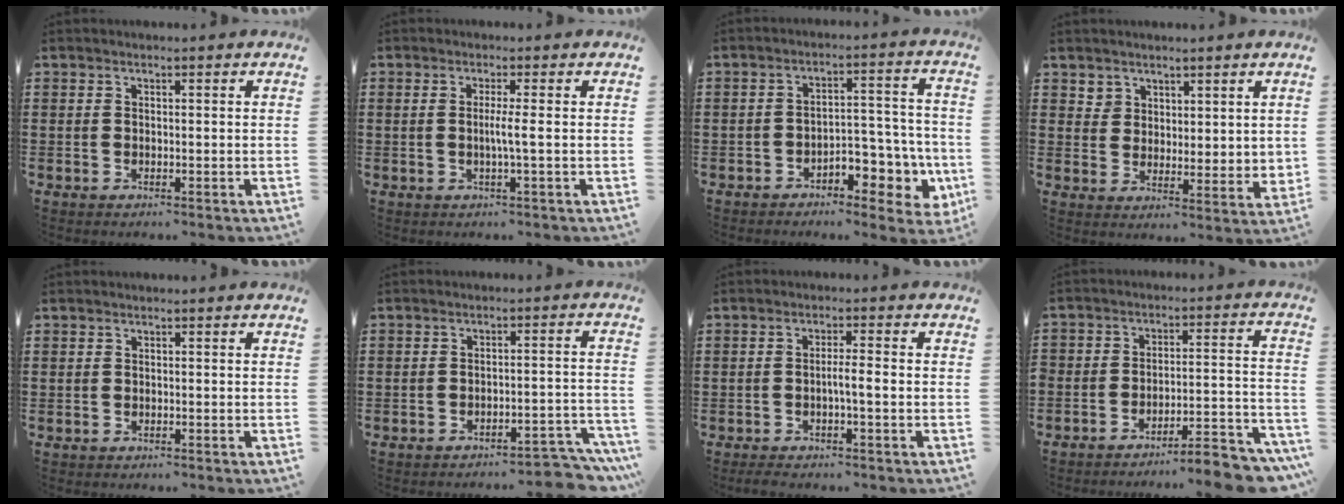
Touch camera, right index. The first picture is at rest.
{"total": 2.7, "force": [-0.2, -0.4, 2.7], "torque": [-0.049, -0.008, -0.007]}
{"total": 5.9, "force": [-3.3, 3.5, 3.4], "torque": [-0.042, 0.009, -0.064]}
{"total": 4.6, "force": [3.8, 2.6, 0.2], "torque": [-0.013, -0.005, 0.071]}
{"total": 0.5, "force": [-0.3, 0.4, 0.0], "torque": [0.001, 0.004, -0.008]}
{"total": 4.4, "force": [-4.1, 0.3, 1.6], "torque": [-0.029, -0.004, -0.082]}
{"total": 2.8, "force": [-1.3, 0.1, 2.5], "torque": [-0.051, -0.004, -0.027]}
{"total": 6.6, "force": [-6.4, 0.4, 1.7], "torque": [-0.017, 0.001, -0.125]}